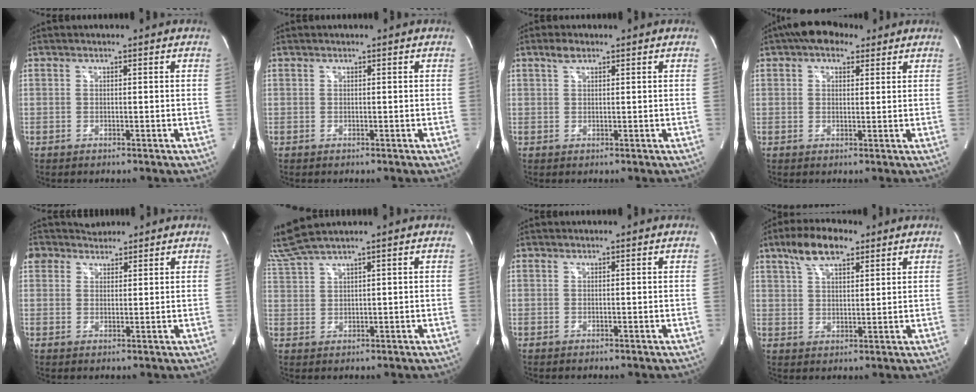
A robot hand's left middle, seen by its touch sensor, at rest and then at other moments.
{"total": 0.0}
{"total": 1.8, "force": [1.2, 0.7, 1.1], "torque": [-0.025, 0.008, 0.024]}
{"total": 5.7, "force": [3.7, 3.1, 3.1], "torque": [-0.050, 0.028, 0.057]}
{"total": 4.3, "force": [3.5, 2.5, 0.0], "torque": [0.000, 0.026, 0.061]}
{"total": 5.1, "force": [4.5, -1.2, 2.2], "torque": [-0.071, 0.014, 0.102]}
{"total": 0.0}
{"total": 8.1, "force": [5.3, 3.0, 5.3], "torque": [-0.105, 0.018, 0.096]}